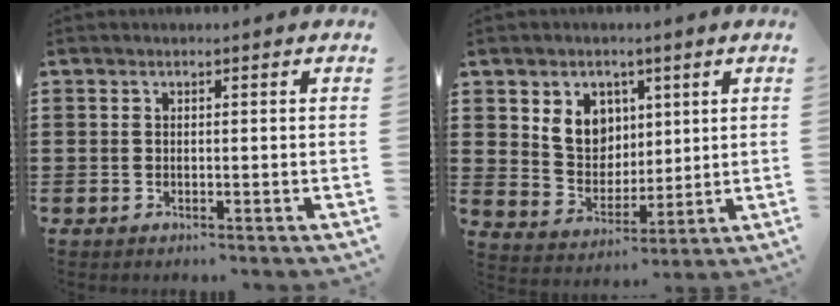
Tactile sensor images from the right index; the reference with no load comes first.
{"total": 6.8, "force": [2.7, 5.8, 2.3], "torque": [-0.059, 0.011, 0.048]}